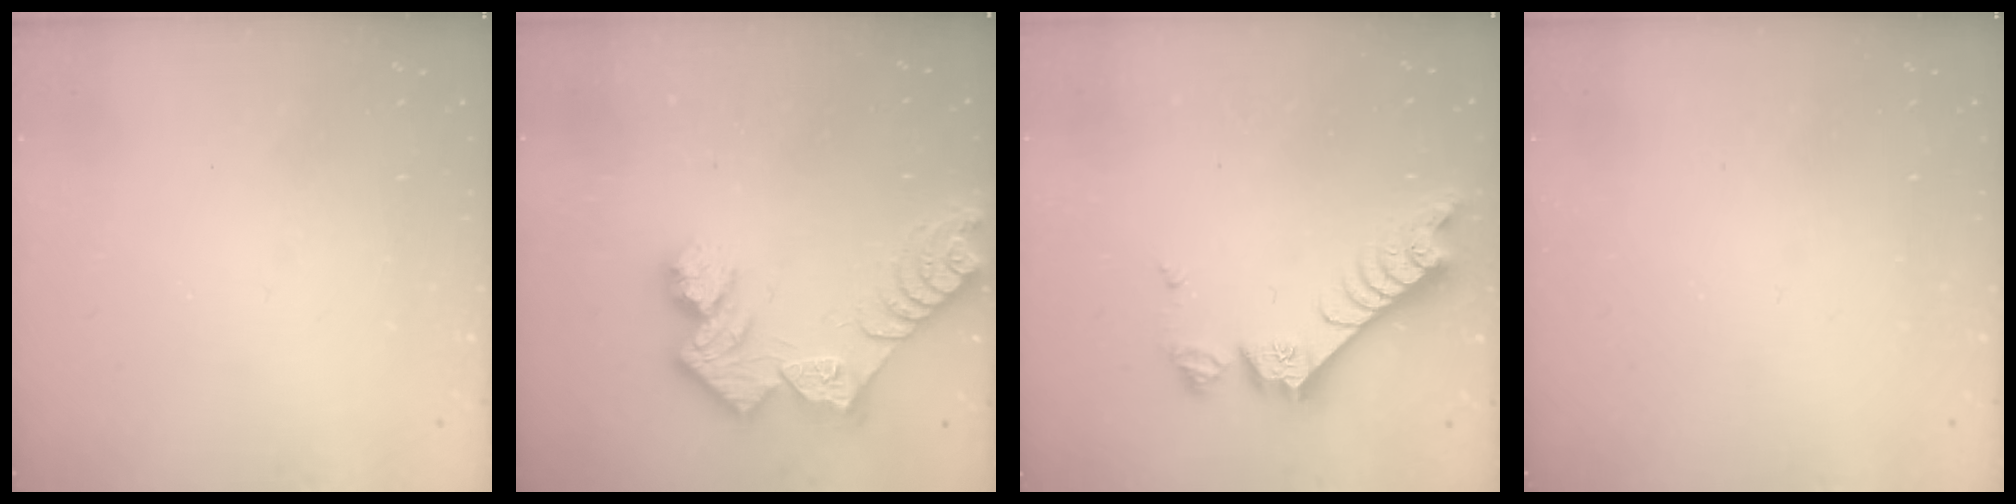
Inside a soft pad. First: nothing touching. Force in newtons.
{"total": 11.7, "press": 11.7, "slide": 1.1}
{"total": 8.4, "press": 8.4, "slide": 1.0}
{"total": 0.0}